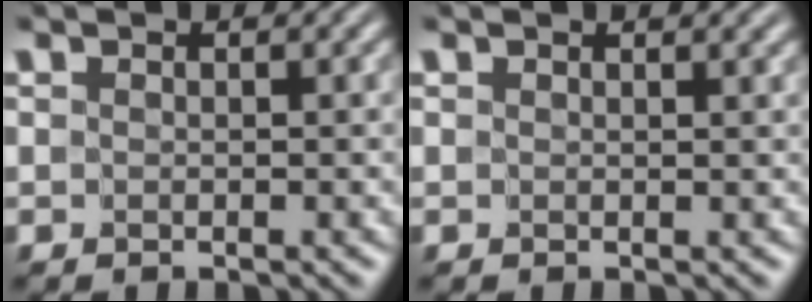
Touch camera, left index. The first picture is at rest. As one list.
[{"total": 1.8, "force": [1.4, 0.6, 1.0], "torque": [0.002, 0.006, 0.004]}]